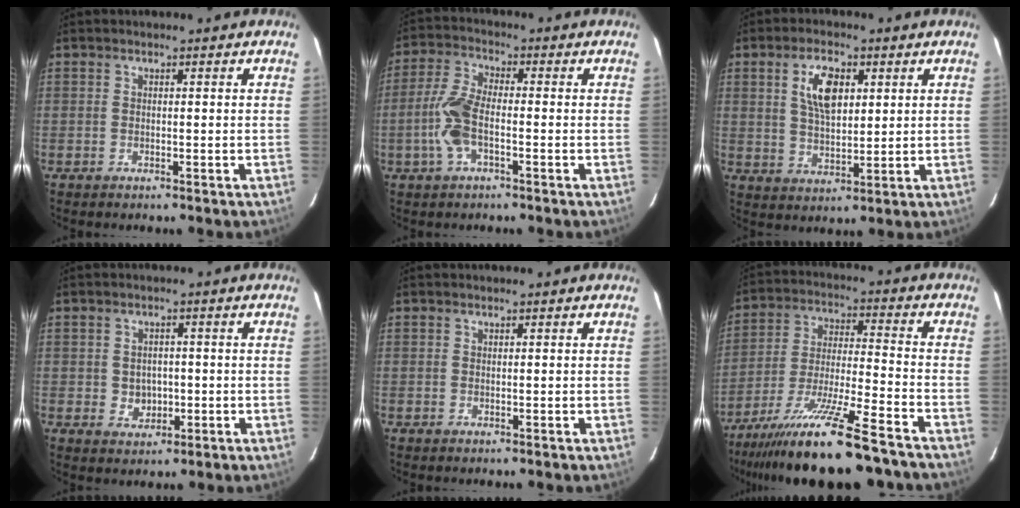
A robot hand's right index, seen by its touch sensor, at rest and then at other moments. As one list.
[{"total": 8.2, "force": [-2.2, 3.2, 7.2], "torque": [-0.161, 0.005, -0.047]}, {"total": 8.1, "force": [2.8, 4.0, 6.4], "torque": [-0.120, 0.007, 0.055]}, {"total": 4.0, "force": [-0.4, 3.6, 1.6], "torque": [-0.029, 0.004, 0.003]}, {"total": 0.0}, {"total": 20.3, "force": [-16.6, 1.7, 11.7], "torque": [-0.229, -0.049, -0.272]}]